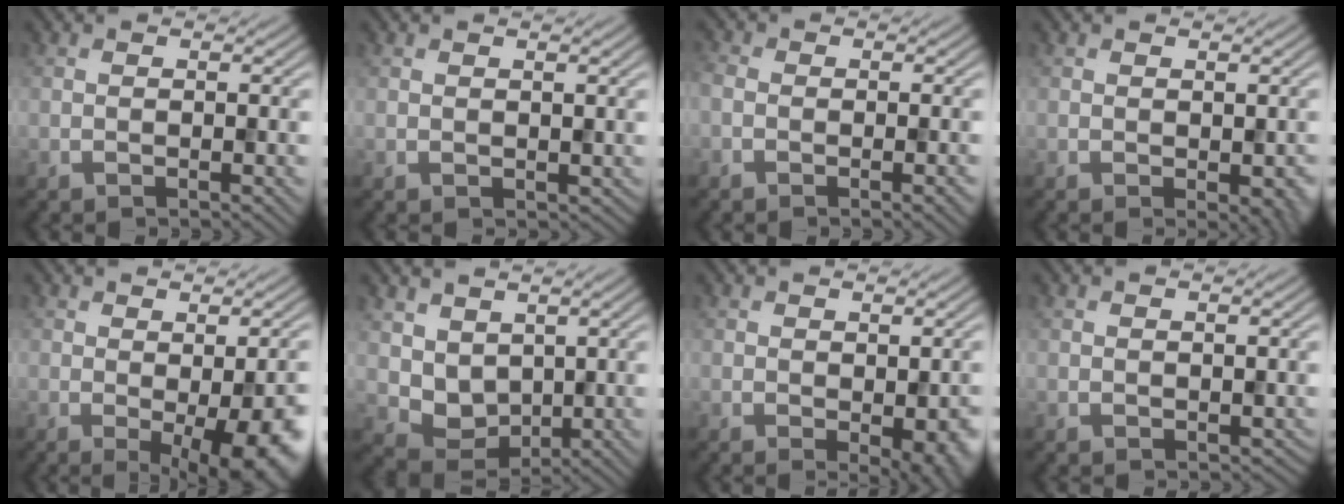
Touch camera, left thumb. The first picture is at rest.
{"total": 0.7, "force": [0.4, 0.5, 0.0], "torque": [-0.005, -0.007, 0.007]}
{"total": 3.2, "force": [-1.7, 1.9, 2.0], "torque": [-0.023, -0.002, -0.024]}
{"total": 2.5, "force": [-0.6, 1.4, 2.0], "torque": [-0.027, -0.012, 0.000]}
{"total": 8.8, "force": [-2.6, 2.8, 7.9], "torque": [-0.106, -0.028, -0.018]}
{"total": 4.9, "force": [1.8, 3.9, 2.2], "torque": [-0.063, -0.018, 0.037]}
{"total": 4.6, "force": [-1.2, 2.3, 3.8], "torque": [-0.049, -0.026, 0.003]}
{"total": 0.7, "force": [0.2, 0.7, 0.2], "torque": [-0.008, -0.008, 0.005]}